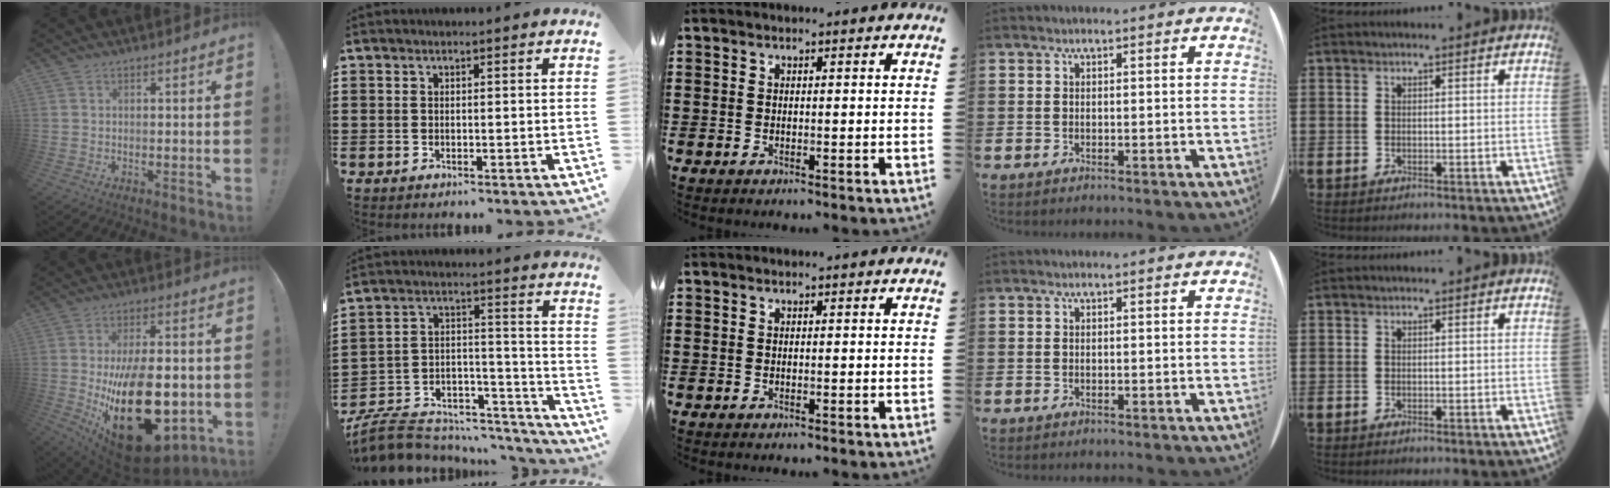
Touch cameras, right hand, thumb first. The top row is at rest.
{"thumb": {"total": 29.1, "force": [-4.3, 15.3, 24.4], "torque": [-0.408, 0.004, -0.048]}, "index": {"total": 7.4, "force": [-6.7, 2.7, 1.9], "torque": [-0.043, 0.002, -0.130]}}